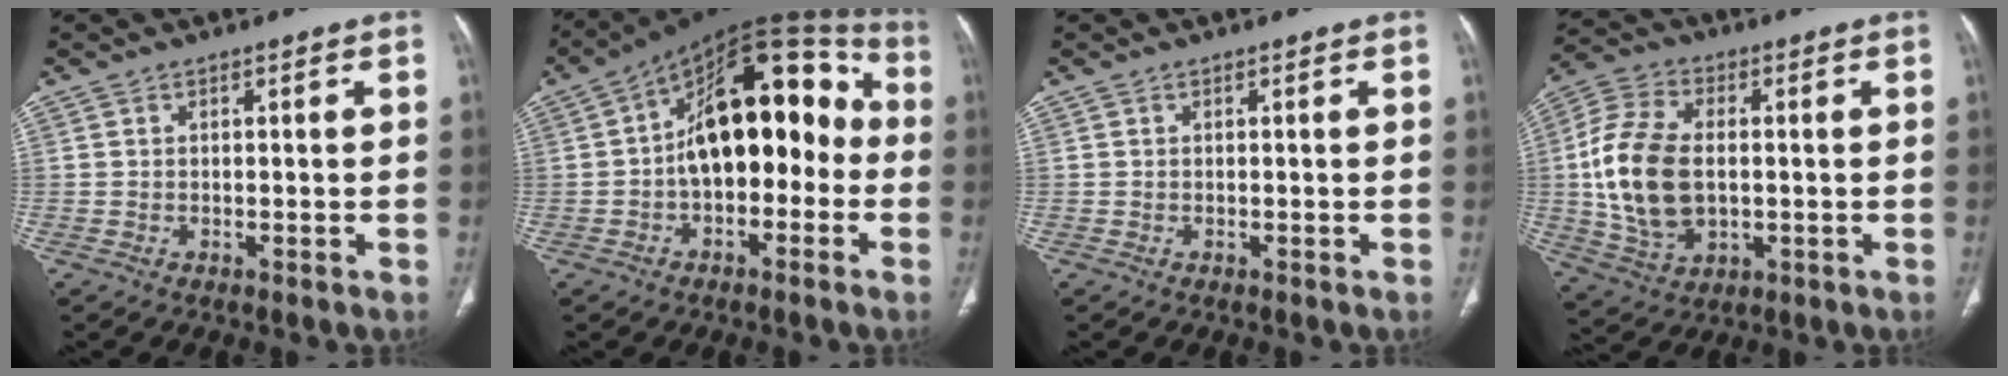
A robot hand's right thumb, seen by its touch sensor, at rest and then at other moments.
{"total": 20.7, "force": [-0.9, 11.5, 17.2], "torque": [-0.230, 0.055, -0.023]}
{"total": 0.0}
{"total": 16.2, "force": [0.0, 10.2, 12.6], "torque": [-0.252, 0.005, 0.006]}